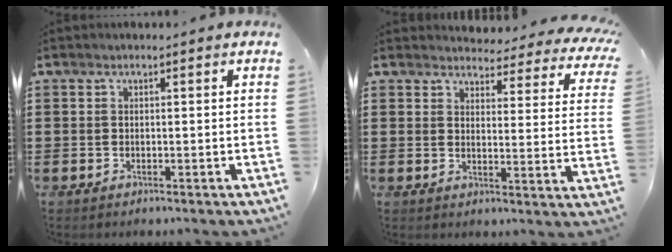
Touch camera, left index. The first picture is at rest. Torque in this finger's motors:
{"motor_torque": [1.10, -1.04, 0.10, 0.02]}